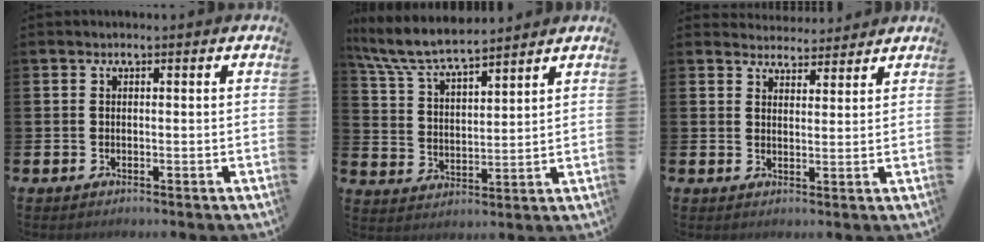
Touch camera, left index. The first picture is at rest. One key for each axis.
{"total": 7.6, "fx": 7.1, "fy": 1.0, "fz": 2.5, "tx": -0.082, "ty": -0.035, "tz": 0.128}
{"total": 3.6, "fx": 3.4, "fy": 0.9, "fz": -0.4, "tx": -0.003, "ty": -0.017, "tz": 0.063}